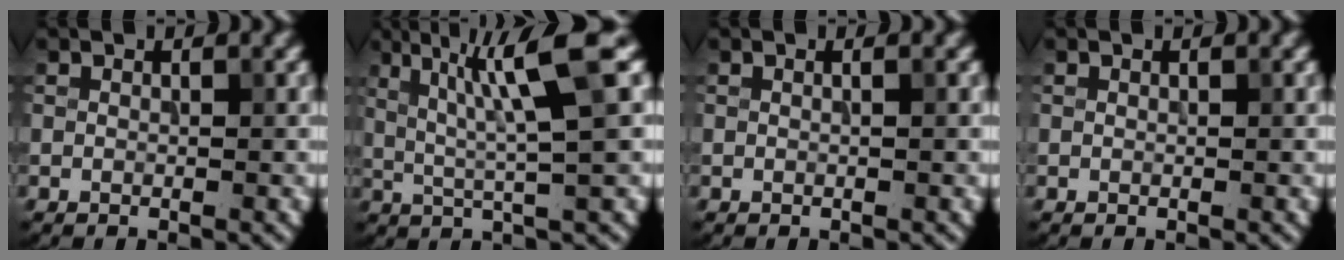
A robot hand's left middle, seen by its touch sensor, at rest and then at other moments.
{"total": 7.3, "force": [2.3, 0.7, 6.9], "torque": [-0.122, 0.014, 0.041]}
{"total": 0.6, "force": [0.1, 0.2, 0.5], "torque": [-0.006, 0.001, -0.005]}
{"total": 0.0}